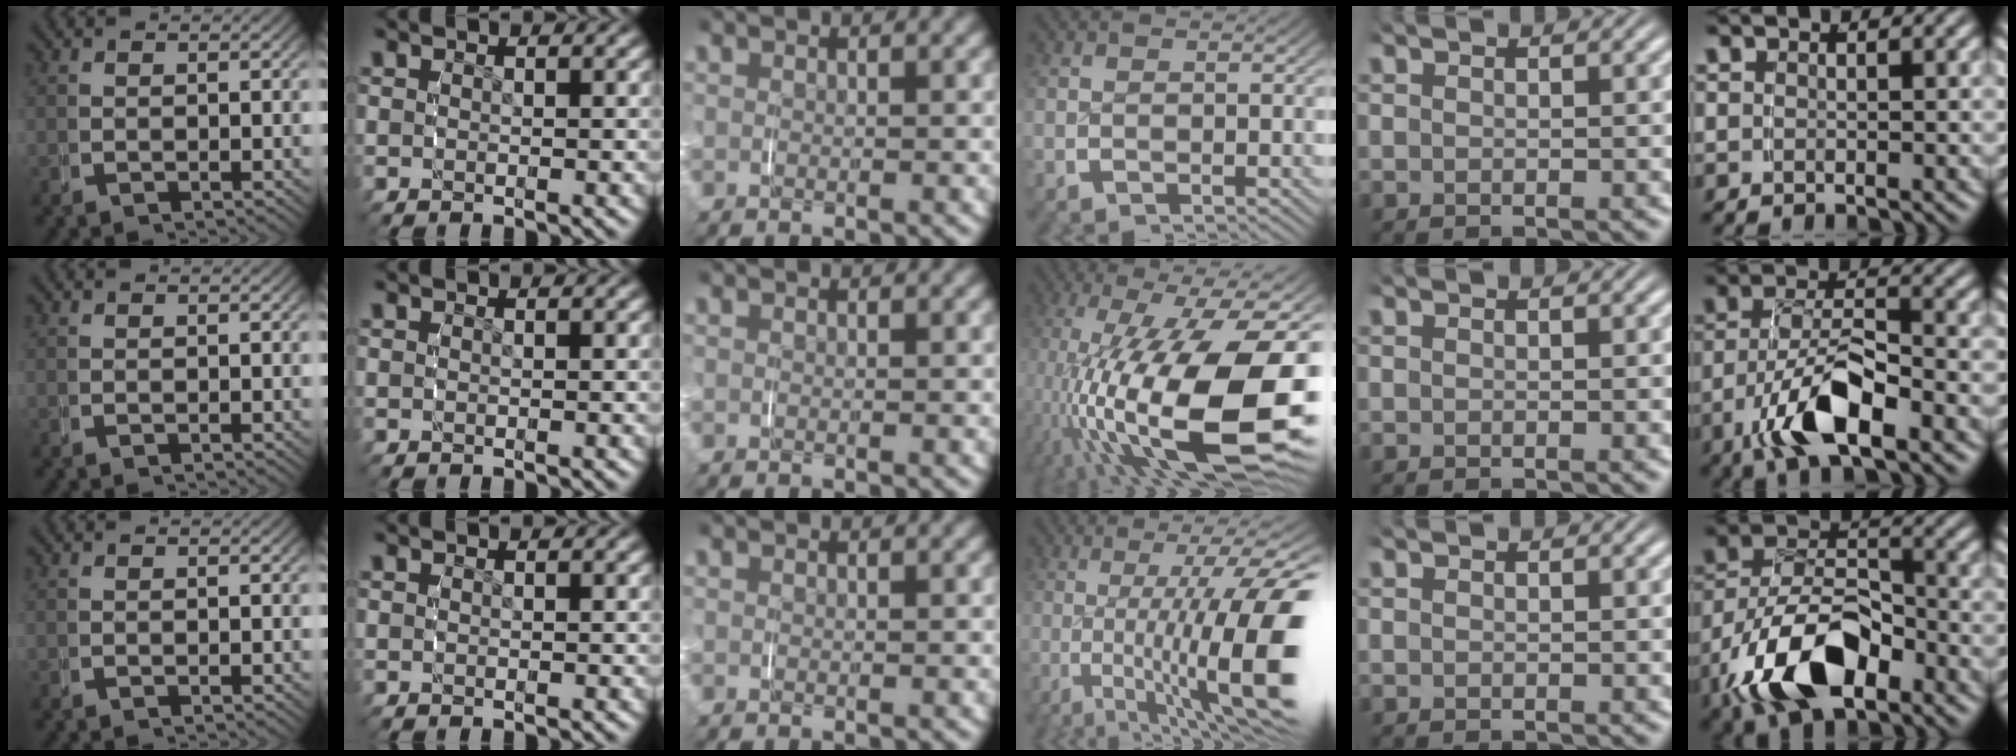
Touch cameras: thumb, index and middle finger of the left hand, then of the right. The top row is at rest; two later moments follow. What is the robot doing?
{"motion": "grasp_and_lifting", "object": "keyboard"}